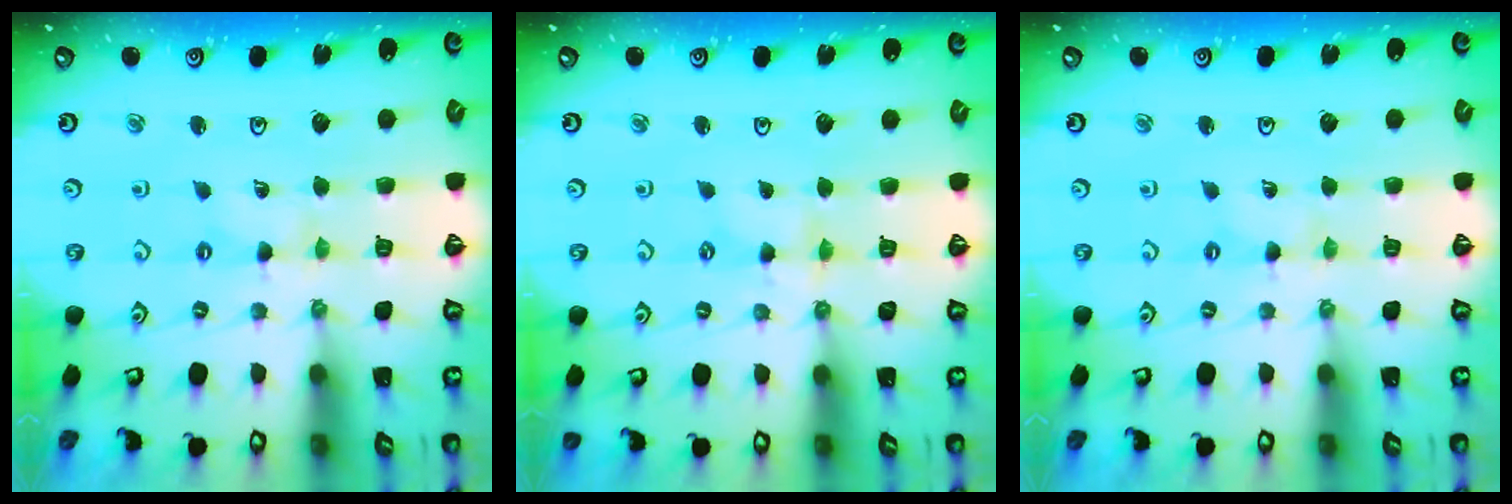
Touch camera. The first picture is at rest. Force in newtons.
{"total": 1.1, "press": 1.1, "slide": 0.1}
{"total": 0.0}